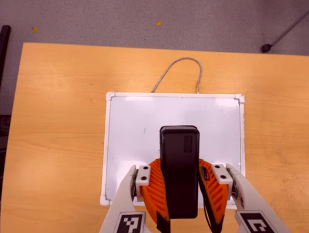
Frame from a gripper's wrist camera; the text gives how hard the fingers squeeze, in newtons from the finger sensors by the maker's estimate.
{"total": 8.5, "left": 7.2, "right": 9.9}